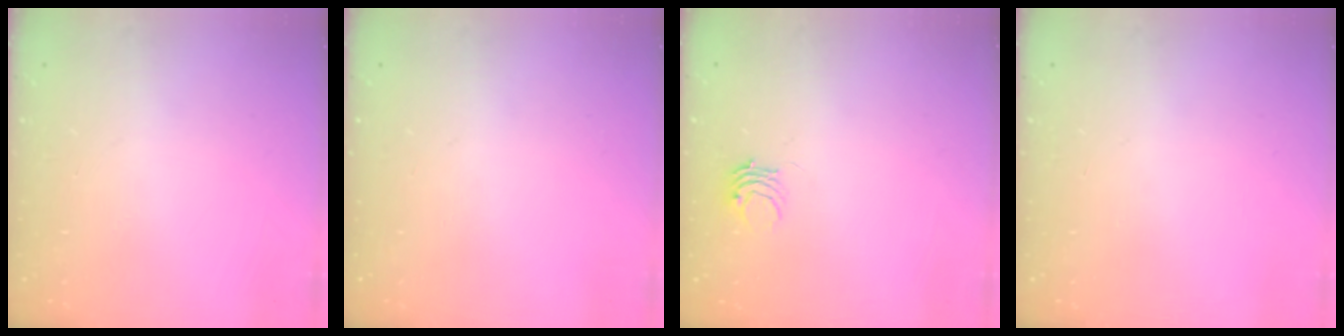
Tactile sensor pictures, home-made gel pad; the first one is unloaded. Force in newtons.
{"total": 0.0}
{"total": 3.8, "press": 3.8, "slide": 0.1}
{"total": 0.0}